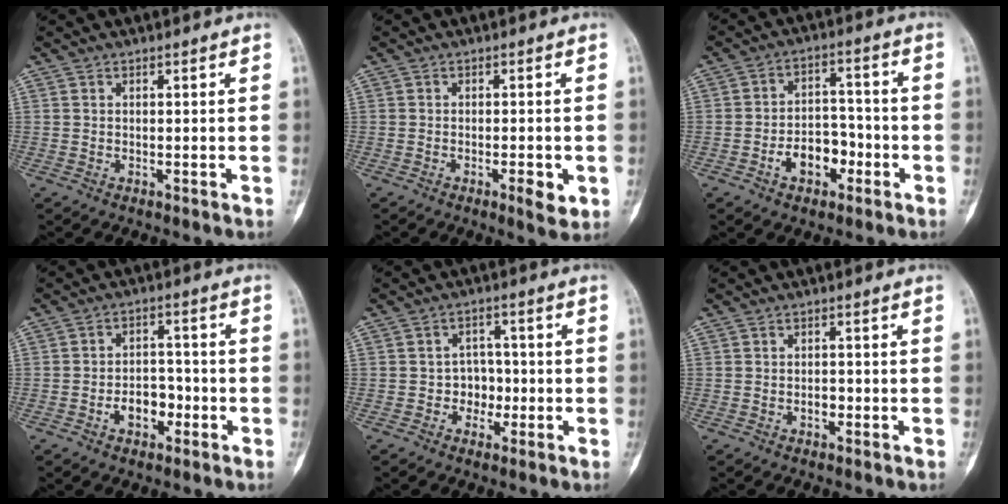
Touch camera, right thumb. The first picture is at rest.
{"total": 3.9, "force": [-1.3, 1.2, 3.5], "torque": [-0.048, -0.004, -0.017]}
{"total": 8.4, "force": [-3.6, 5.6, 5.2], "torque": [-0.051, 0.041, -0.060]}
{"total": 6.3, "force": [-2.5, 4.2, 3.9], "torque": [-0.034, 0.028, -0.043]}
{"total": 4.7, "force": [-1.2, 4.0, 2.0], "torque": [0.009, 0.015, -0.027]}
{"total": 1.6, "force": [-0.6, 1.0, 1.0], "torque": [-0.007, 0.005, -0.012]}